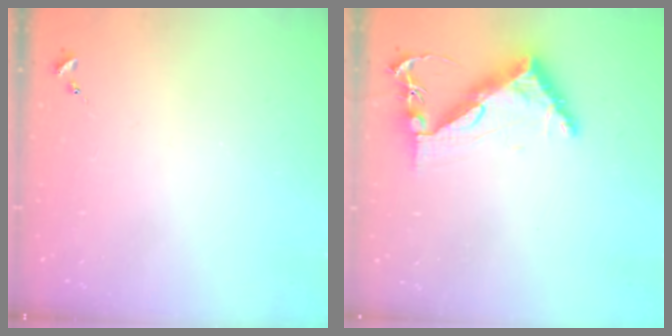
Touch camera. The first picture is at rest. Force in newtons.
{"total": 8.3, "press": 8.2, "slide": 1.2}